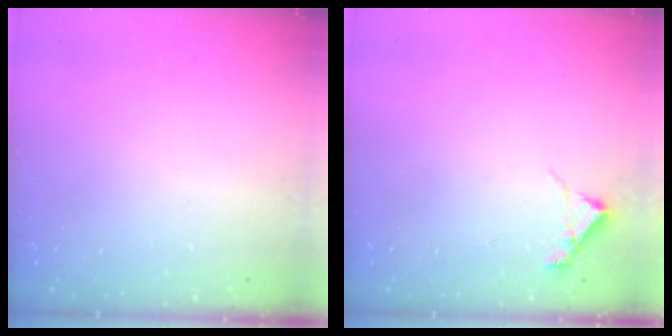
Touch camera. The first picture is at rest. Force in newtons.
{"total": 5.0, "press": 5.0, "slide": 0.5}